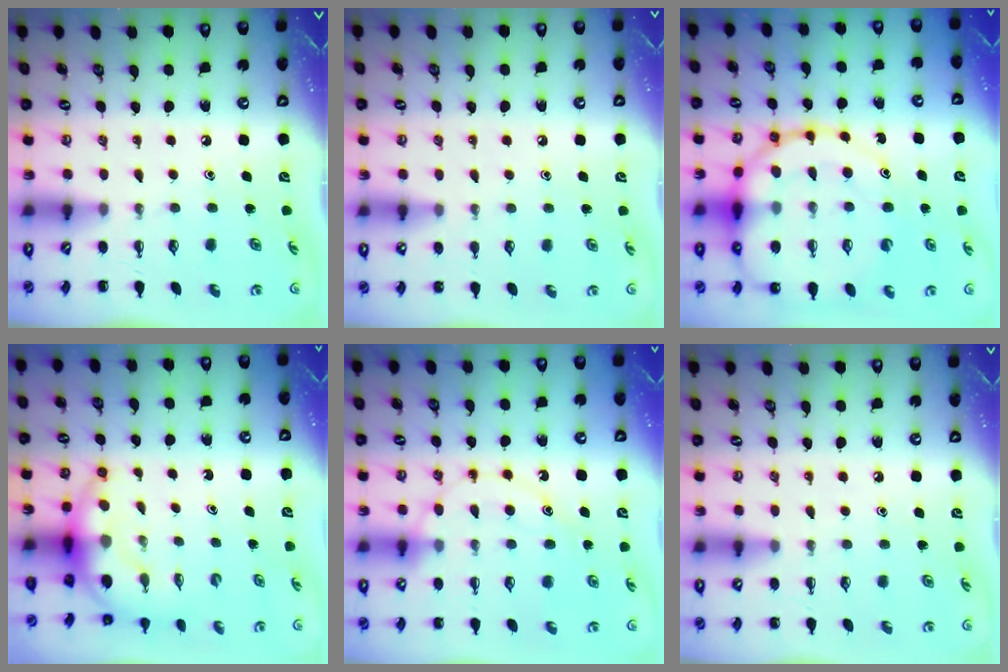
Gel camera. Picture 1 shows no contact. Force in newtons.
{"total": 5.6, "press": 5.3, "slide": 1.9}
{"total": 23.2, "press": 23.0, "slide": 3.4}
{"total": 6.6, "press": 6.4, "slide": 1.4}
{"total": 13.4, "press": 13.3, "slide": 0.9}
{"total": 6.9, "press": 6.6, "slide": 2.1}